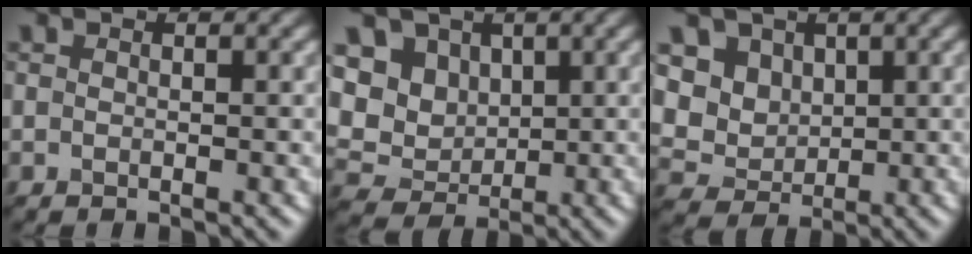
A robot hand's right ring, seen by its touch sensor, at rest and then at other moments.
{"total": 6.6, "force": [2.6, 5.6, 2.3], "torque": [-0.087, 0.017, 0.068]}
{"total": 4.0, "force": [2.0, 3.4, 0.8], "torque": [-0.058, 0.000, 0.068]}